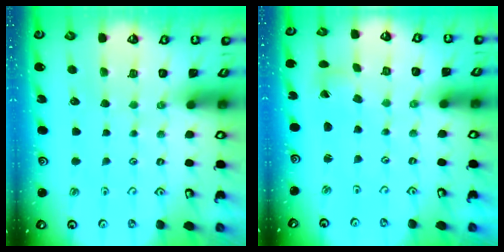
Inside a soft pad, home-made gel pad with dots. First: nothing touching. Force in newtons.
{"total": 0.7, "press": 0.7, "slide": 0.1}